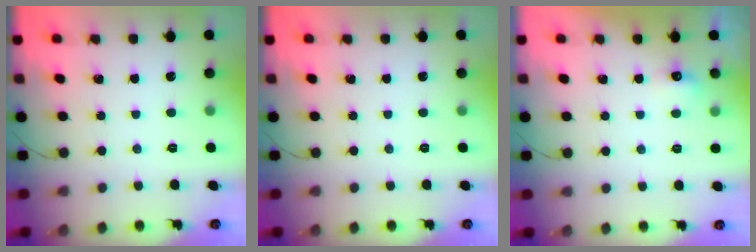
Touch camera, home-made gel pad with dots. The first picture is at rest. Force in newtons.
{"total": 0.0}
{"total": 3.9, "press": 3.7, "slide": 1.0}